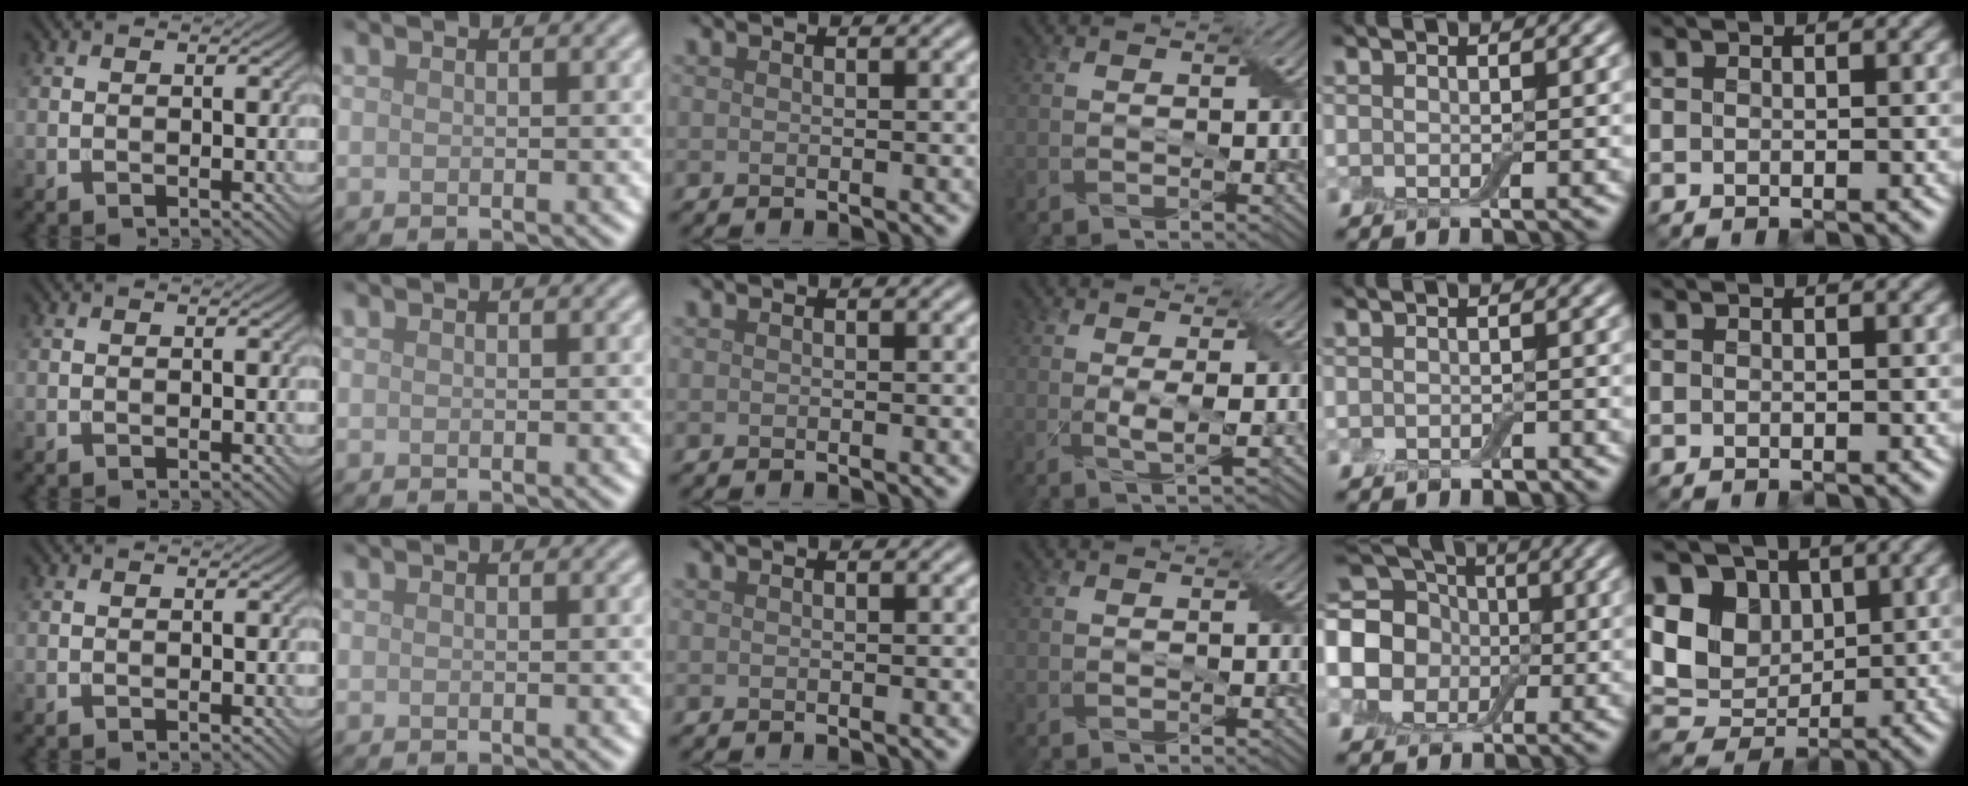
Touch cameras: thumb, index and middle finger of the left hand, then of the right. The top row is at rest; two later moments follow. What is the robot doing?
{"motion": "fold", "object": "aluminum foil"}